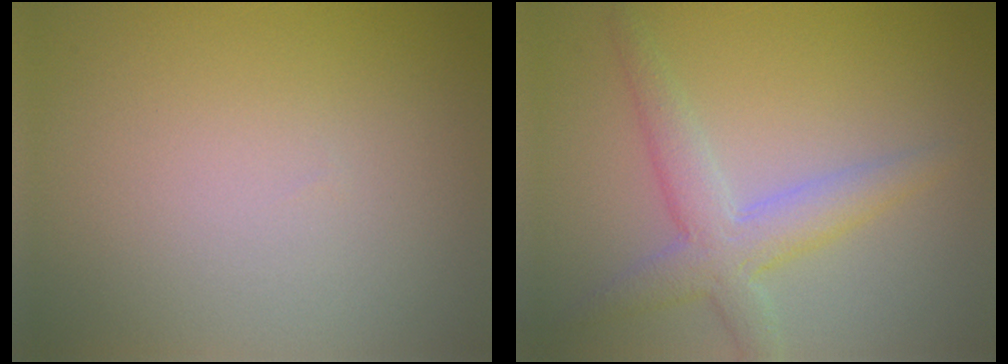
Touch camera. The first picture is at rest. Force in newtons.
{"total": 4.0, "press": 4.0, "slide": 0.2}